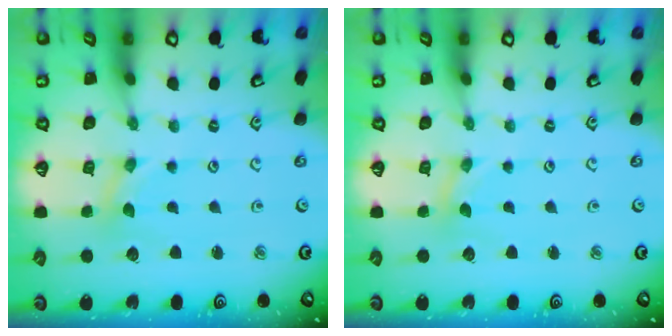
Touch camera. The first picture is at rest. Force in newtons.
{"total": 0.0}